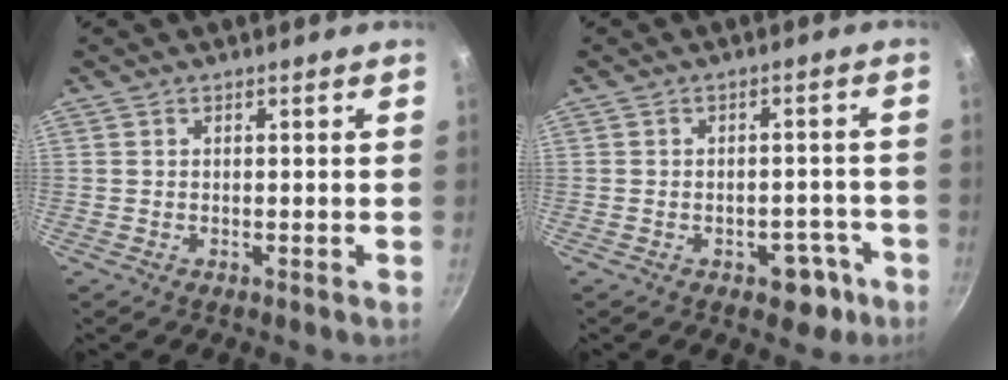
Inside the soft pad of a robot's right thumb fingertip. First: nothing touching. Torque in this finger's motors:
{"motor_torque": [1.08, 0.43, 0.64, -0.34, 0.03]}